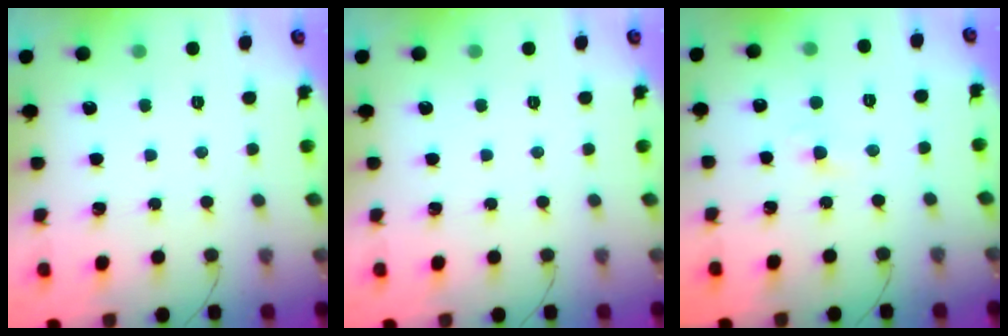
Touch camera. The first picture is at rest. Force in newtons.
{"total": 0.0}
{"total": 1.8, "press": 1.6, "slide": 0.7}